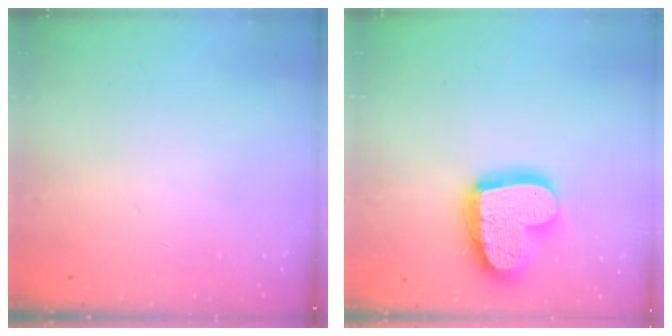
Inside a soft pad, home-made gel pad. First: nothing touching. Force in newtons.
{"total": 19.6, "press": 19.5, "slide": 1.4}